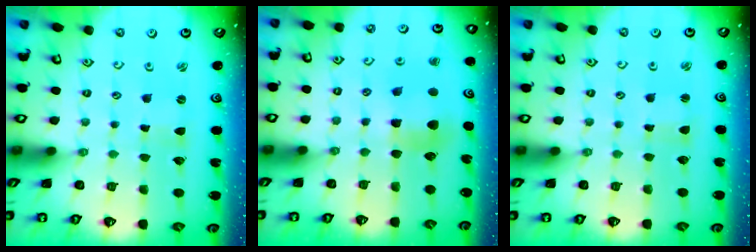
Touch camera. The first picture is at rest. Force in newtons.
{"total": 6.5, "press": 6.5, "slide": 0.5}
{"total": 1.6, "press": 1.6, "slide": 0.3}